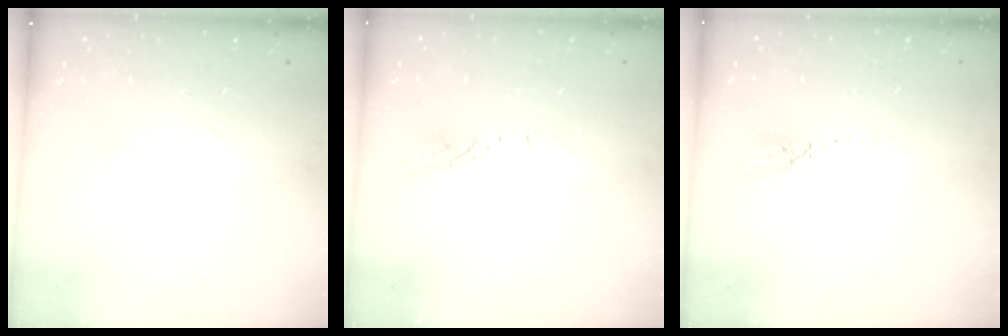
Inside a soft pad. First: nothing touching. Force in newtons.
{"total": 3.9, "press": 3.9, "slide": 0.4}
{"total": 3.7, "press": 3.7, "slide": 0.1}